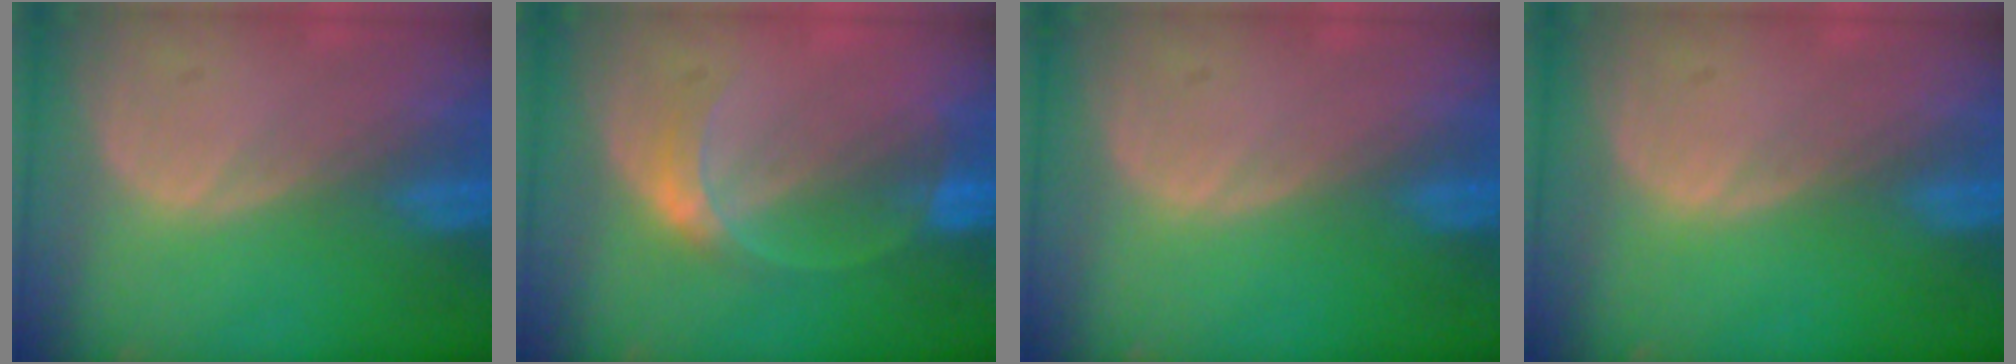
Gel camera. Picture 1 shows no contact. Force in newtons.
{"total": 3.7, "press": 3.6, "slide": 0.3}
{"total": 0.0}
{"total": 0.0}